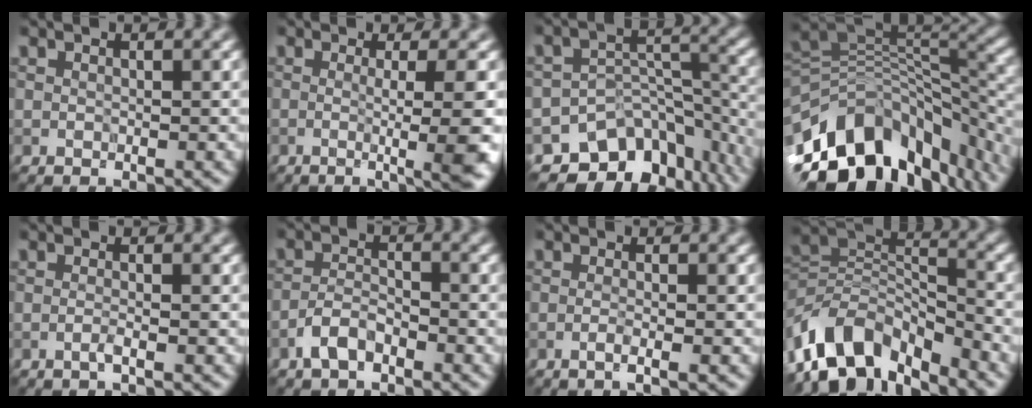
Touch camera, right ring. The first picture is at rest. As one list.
[{"total": 7.6, "force": [-1.1, 1.7, 7.3], "torque": [-0.083, -0.005, -0.010]}, {"total": 10.1, "force": [-7.3, 6.0, 3.6], "torque": [-0.042, -0.001, -0.103]}, {"total": 14.0, "force": [-6.6, 8.0, 9.3], "torque": [-0.172, 0.008, -0.104]}, {"total": 0.9, "force": [-0.5, 0.1, 0.8], "torque": [-0.012, 0.002, -0.013]}, {"total": 2.5, "force": [-1.8, 1.0, 1.3], "torque": [-0.027, 0.010, -0.043]}, {"total": 1.6, "force": [-0.6, 0.5, 1.5], "torque": [-0.016, 0.003, -0.018]}, {"total": 9.6, "force": [-5.7, 5.0, 5.9], "torque": [-0.097, 0.008, -0.115]}]